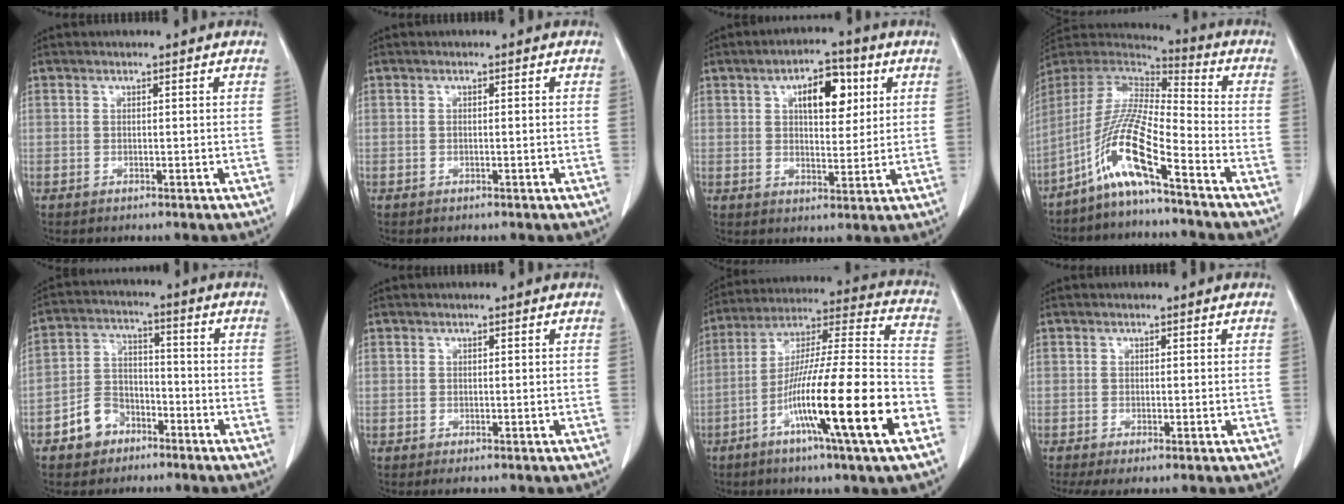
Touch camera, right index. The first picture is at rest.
{"total": 0.6, "force": [-0.1, 0.0, 0.6], "torque": [-0.016, 0.001, 0.002]}
{"total": 8.1, "force": [3.0, 3.6, 6.6], "torque": [-0.098, 0.013, 0.045]}
{"total": 12.4, "force": [-7.6, -0.1, 9.8], "torque": [-0.210, -0.008, -0.150]}
{"total": 6.9, "force": [-4.1, 5.1, 2.4], "torque": [-0.056, 0.020, -0.069]}
{"total": 0.7, "force": [-0.4, 0.4, 0.3], "torque": [-0.002, 0.000, -0.004]}
{"total": 22.2, "force": [-9.0, 0.2, 20.3], "torque": [-0.328, -0.024, -0.158]}
{"total": 2.9, "force": [-1.8, 0.6, 2.2], "torque": [-0.040, -0.012, -0.032]}